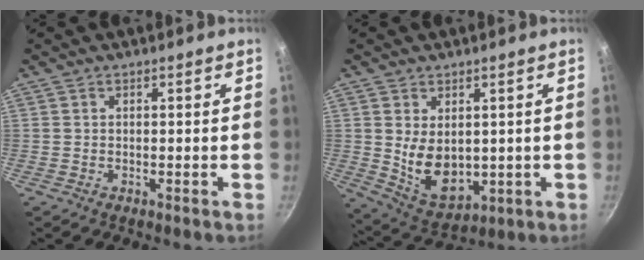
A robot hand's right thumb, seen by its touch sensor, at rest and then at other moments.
{"total": 10.1, "force": [0.9, 6.7, 7.5], "torque": [-0.110, -0.024, 0.043]}